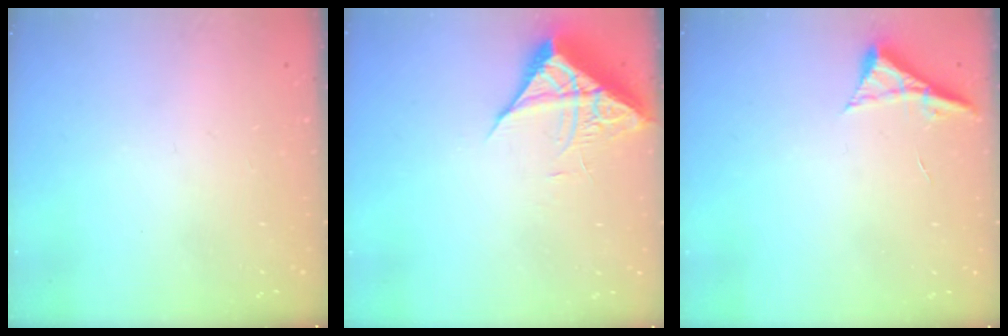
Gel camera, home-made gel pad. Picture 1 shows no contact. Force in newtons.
{"total": 7.3, "press": 7.2, "slide": 0.3}
{"total": 5.4, "press": 5.4, "slide": 0.7}